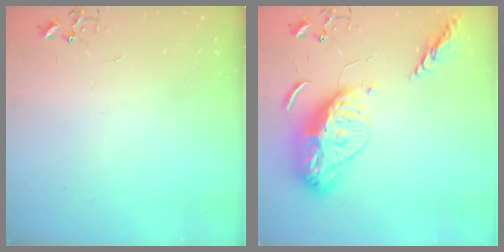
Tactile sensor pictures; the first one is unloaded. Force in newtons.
{"total": 16.9, "press": 16.8, "slide": 1.6}